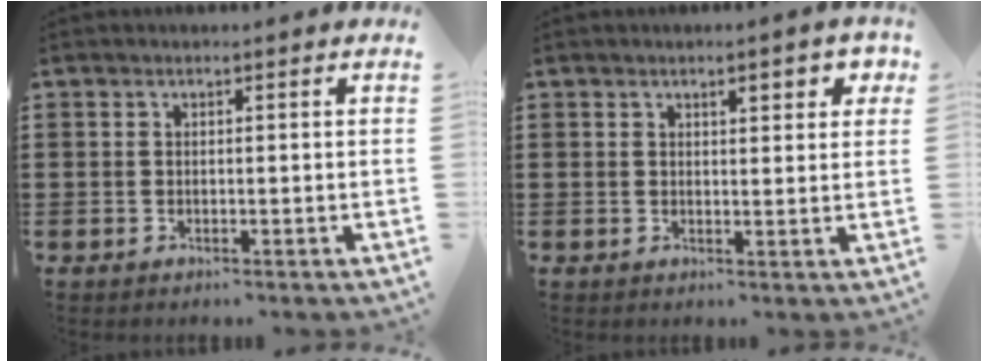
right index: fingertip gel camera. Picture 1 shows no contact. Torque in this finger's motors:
{"motor_torque": [0.13, -0.01, 0.08, 0.02]}